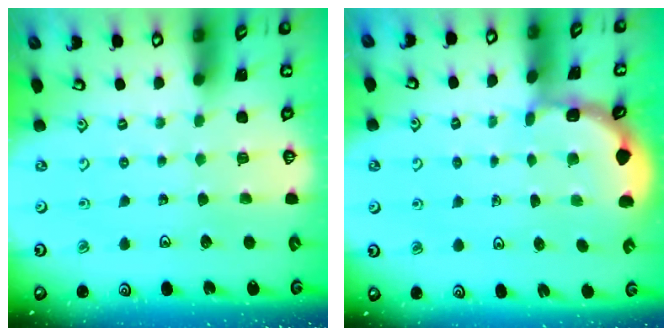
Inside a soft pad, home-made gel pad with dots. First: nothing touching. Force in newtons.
{"total": 2.1, "press": 2.1, "slide": 0.2}